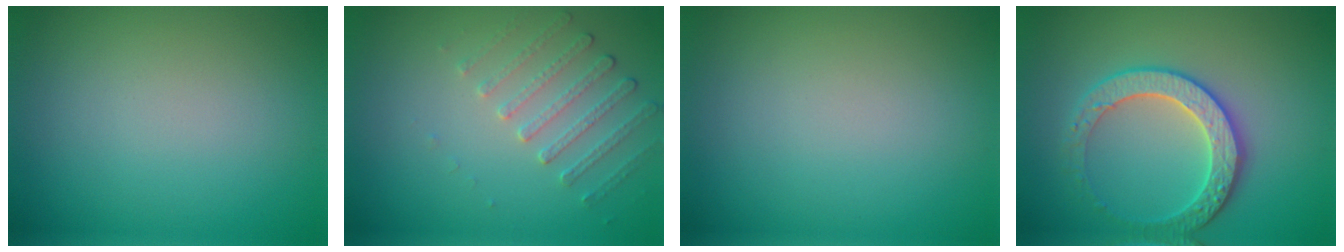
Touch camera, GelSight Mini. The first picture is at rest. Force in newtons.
{"total": 1.9, "press": 1.5, "slide": 1.2}
{"total": 0.0}
{"total": 3.8, "press": 3.8, "slide": 0.7}